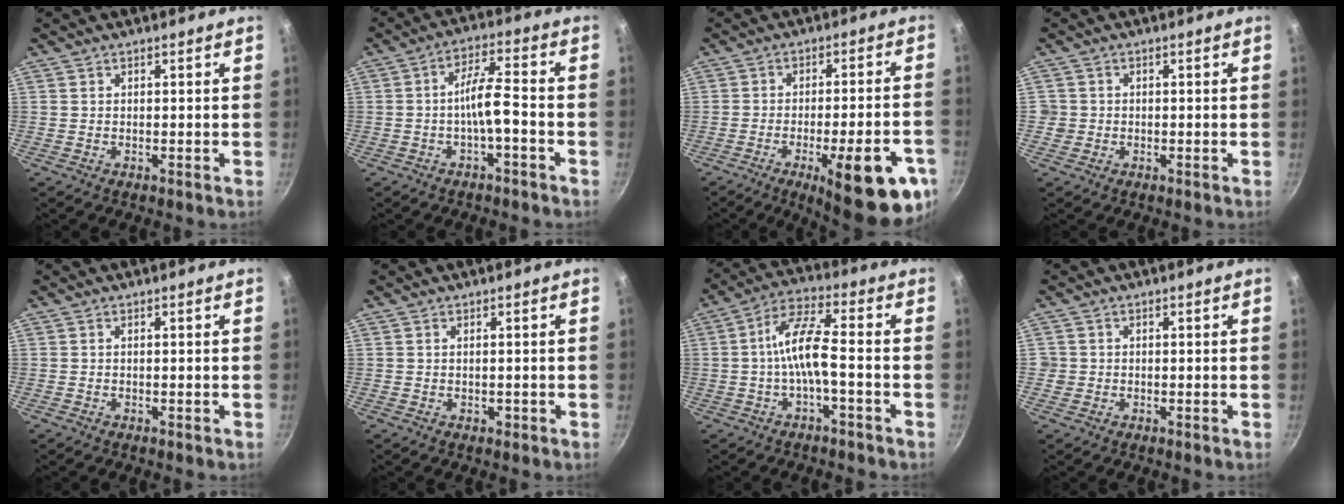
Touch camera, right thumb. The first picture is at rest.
{"total": 6.6, "force": [-2.5, 1.7, 5.9], "torque": [-0.112, 0.037, -0.043]}
{"total": 19.6, "force": [-8.3, 5.6, 16.8], "torque": [-0.188, 0.023, -0.106]}
{"total": 2.0, "force": [-0.3, 2.0, 0.4], "torque": [0.003, 0.009, -0.005]}
{"total": 0.0}
{"total": 1.1, "force": [-0.3, 0.7, 0.8], "torque": [-0.008, 0.001, -0.004]}
{"total": 8.7, "force": [-2.1, 2.5, 8.1], "torque": [-0.167, 0.038, -0.047]}
{"total": 1.7, "force": [-0.3, 1.6, 0.3], "torque": [0.003, 0.006, -0.004]}